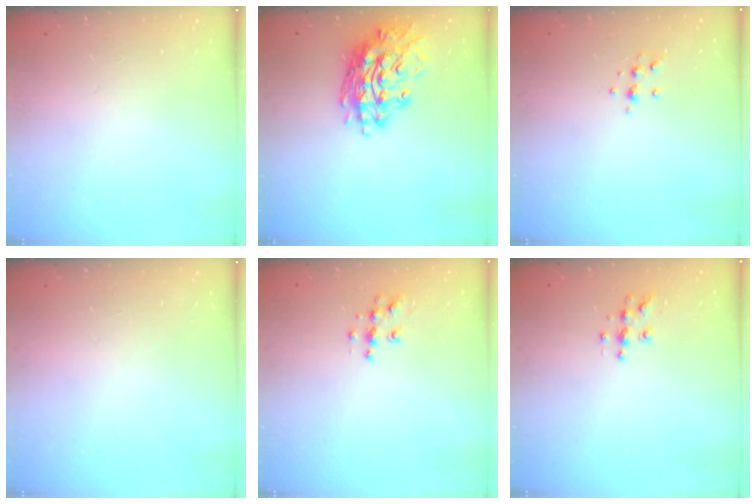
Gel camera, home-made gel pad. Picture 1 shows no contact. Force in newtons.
{"total": 16.9, "press": 16.8, "slide": 1.2}
{"total": 6.2, "press": 6.1, "slide": 0.8}
{"total": 0.0}
{"total": 7.6, "press": 7.6, "slide": 0.4}
{"total": 5.4, "press": 5.4, "slide": 0.4}